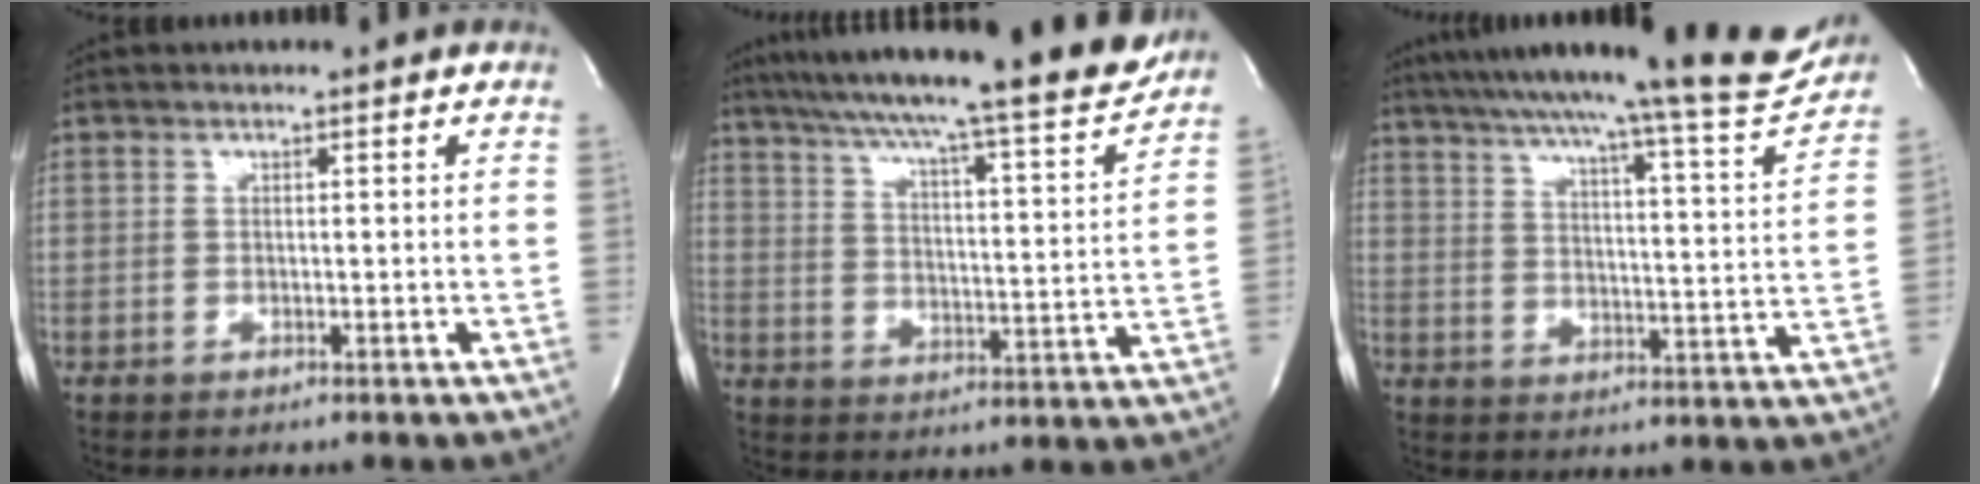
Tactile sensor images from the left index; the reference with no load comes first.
{"total": 22.8, "force": [20.4, 0.2, 10.2], "torque": [-0.167, -0.038, 0.280]}
{"total": 23.4, "force": [21.0, -0.1, 10.2], "torque": [-0.158, -0.052, 0.275]}